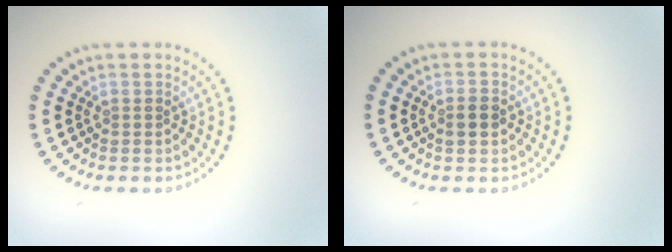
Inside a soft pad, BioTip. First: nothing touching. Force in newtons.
{"total": 1.7, "press": 1.7, "slide": 0.2}